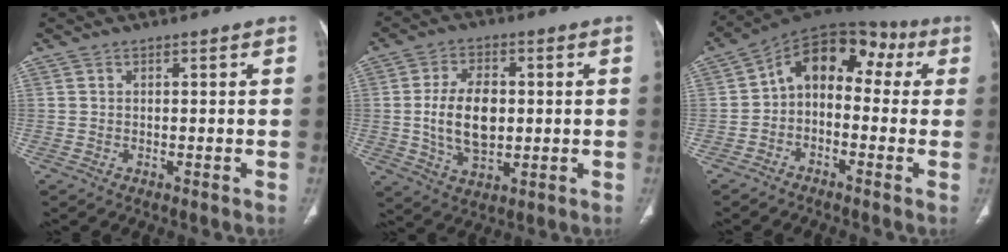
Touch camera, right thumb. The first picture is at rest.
{"total": 11.0, "force": [0.1, 6.7, 8.7], "torque": [-0.145, 0.001, 0.009]}
{"total": 12.6, "force": [0.8, 8.6, 9.2], "torque": [-0.090, 0.059, -0.009]}